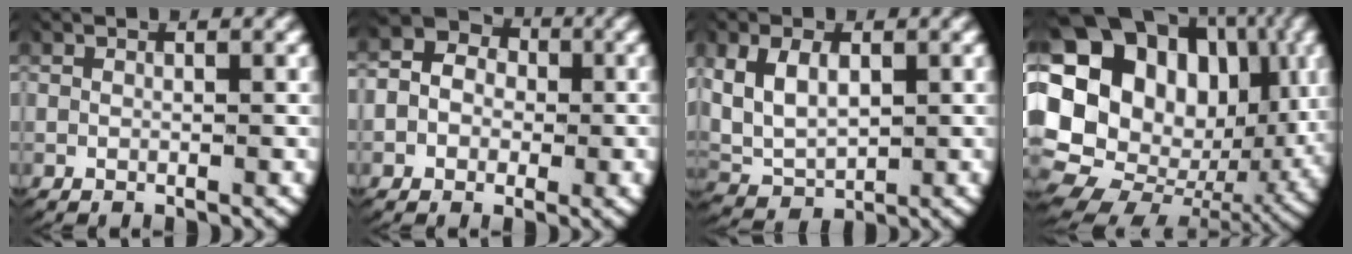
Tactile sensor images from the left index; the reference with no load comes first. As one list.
[{"total": 9.5, "force": [1.9, 7.8, 5.1], "torque": [-0.077, 0.020, 0.000]}, {"total": 8.0, "force": [0.1, 6.7, 4.4], "torque": [-0.120, -0.019, 0.009]}, {"total": 23.7, "force": [1.6, 19.4, 13.5], "torque": [-0.310, -0.049, 0.026]}]